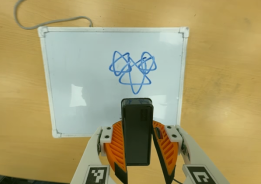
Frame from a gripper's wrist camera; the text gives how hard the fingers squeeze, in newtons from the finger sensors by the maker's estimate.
{"total": 5.8, "left": 5.0, "right": 6.5}